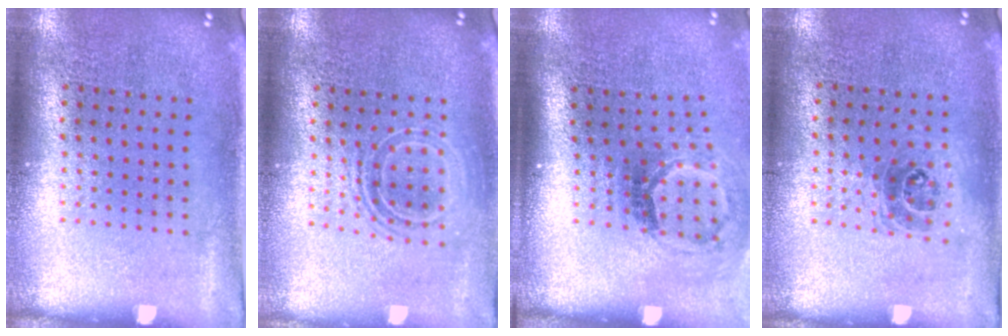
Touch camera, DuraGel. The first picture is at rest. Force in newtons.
{"total": 1.7, "press": 1.4, "slide": 1.0}
{"total": 1.8, "press": 1.1, "slide": 1.4}
{"total": 1.1, "press": 0.9, "slide": 0.6}